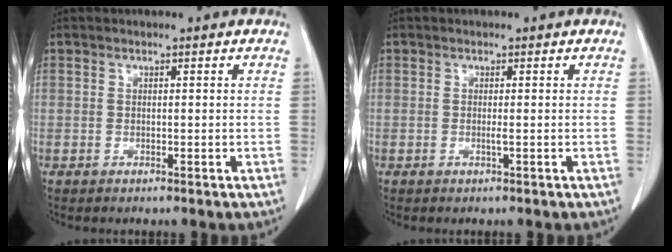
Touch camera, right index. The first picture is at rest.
{"total": 0.6, "force": [-0.1, -0.2, 0.6], "torque": [-0.011, -0.001, -0.002]}